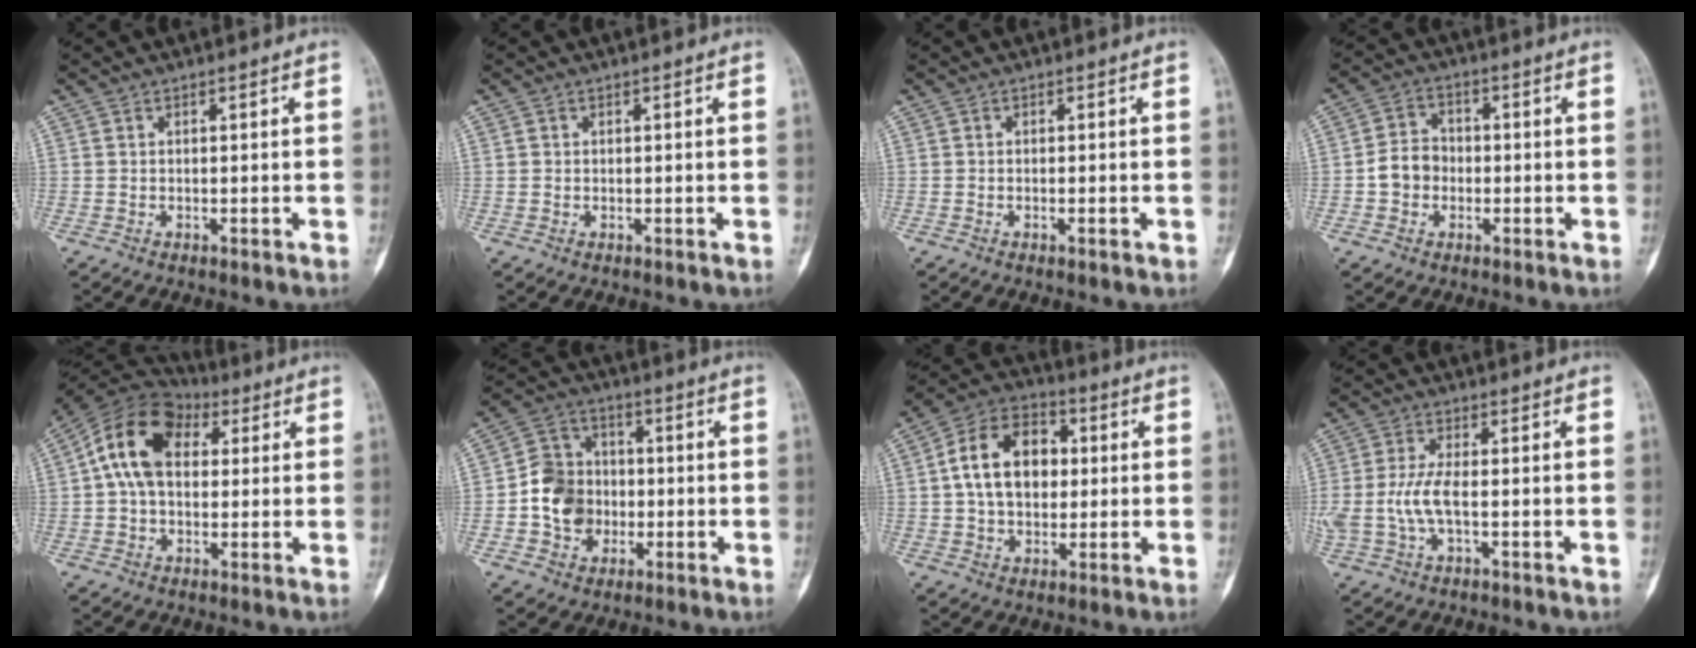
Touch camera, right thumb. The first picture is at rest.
{"total": 0.5, "force": [0.1, 0.5, 0.1], "torque": [0.000, 0.000, 0.002]}
{"total": 0.9, "force": [-0.4, 0.3, 0.8], "torque": [-0.014, 0.003, -0.005]}
{"total": 5.9, "force": [-1.1, 5.0, 2.9], "torque": [-0.036, 0.021, -0.029]}
{"total": 14.3, "force": [3.1, 9.7, 10.1], "torque": [-0.168, 0.031, 0.044]}
{"total": 10.9, "force": [-1.8, 9.4, 5.3], "torque": [-0.064, 0.025, -0.036]}
{"total": 14.4, "force": [1.6, 10.1, 10.2], "torque": [-0.149, 0.020, 0.019]}
{"total": 6.5, "force": [-1.0, 2.7, 5.8], "torque": [-0.149, 0.011, -0.018]}